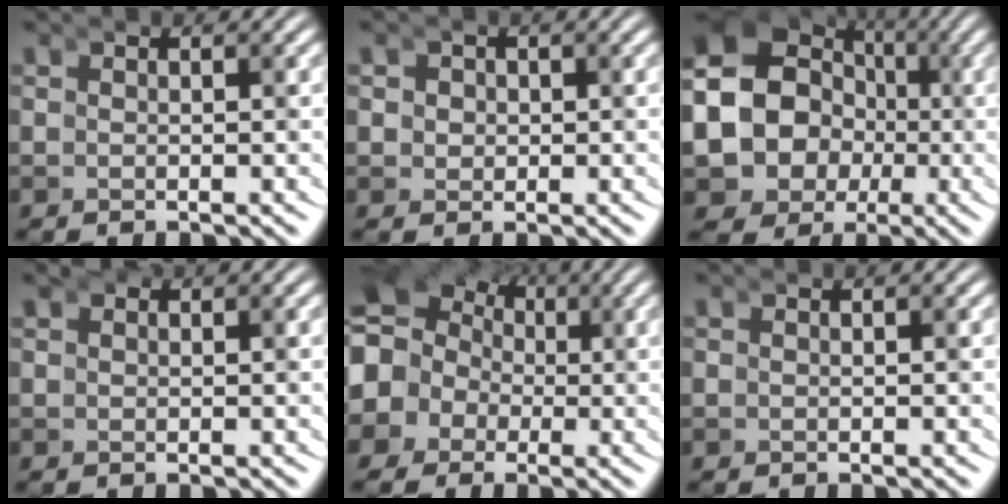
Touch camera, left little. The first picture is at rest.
{"total": 2.2, "force": [-0.3, 2.1, 0.8], "torque": [-0.039, -0.010, -0.004]}
{"total": 15.6, "force": [-2.0, 13.8, 7.1], "torque": [-0.195, -0.072, -0.027]}
{"total": 0.6, "force": [0.6, -0.2, 0.0], "torque": [-0.003, 0.003, 0.011]}
{"total": 9.8, "force": [-0.6, 8.8, 4.2], "torque": [-0.117, -0.032, -0.013]}
{"total": 0.0}